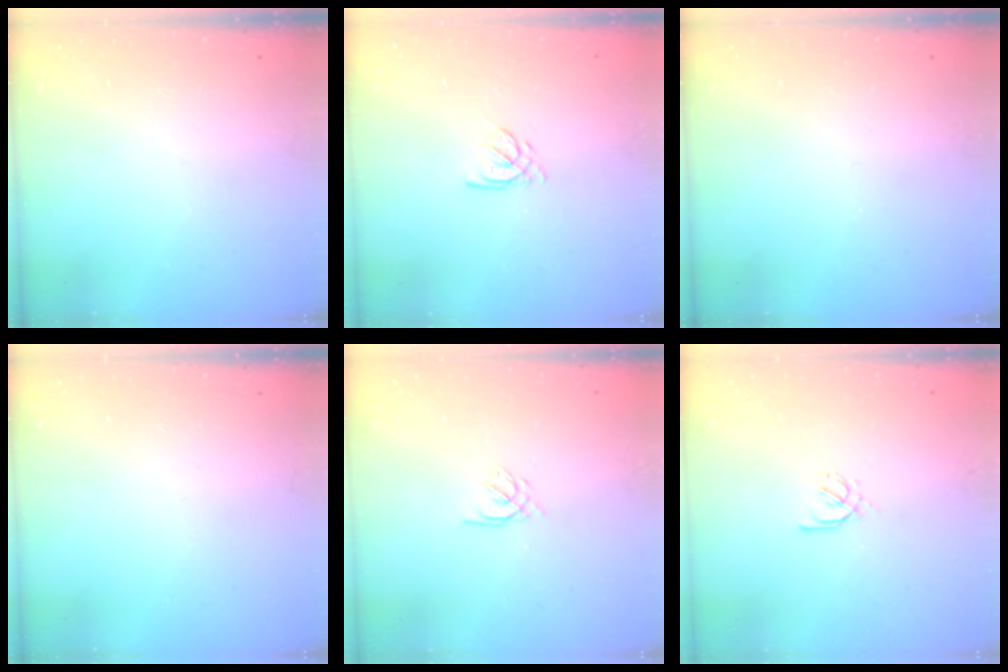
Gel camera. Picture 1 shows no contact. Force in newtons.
{"total": 2.8, "press": 2.8, "slide": 0.1}
{"total": 0.0}
{"total": 0.0}
{"total": 2.4, "press": 2.4, "slide": 0.3}
{"total": 2.1, "press": 2.0, "slide": 0.7}